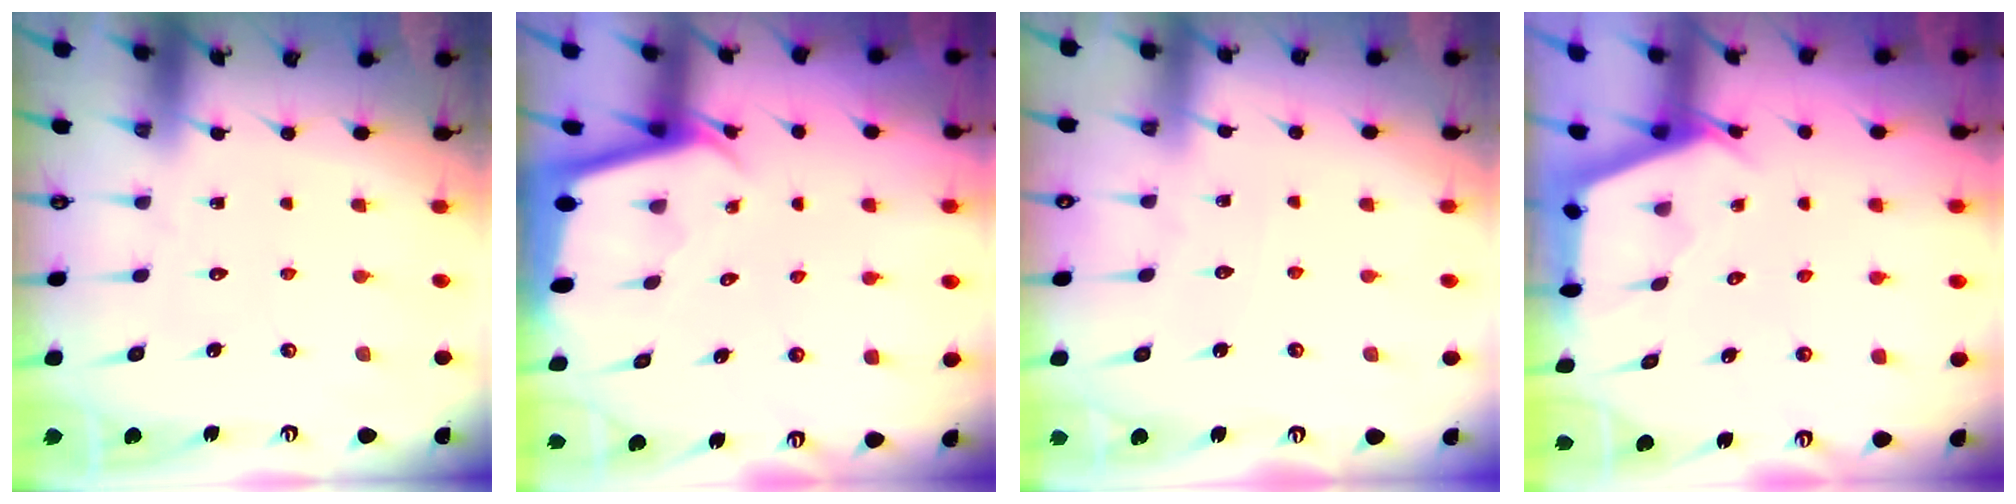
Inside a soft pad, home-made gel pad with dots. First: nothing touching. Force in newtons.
{"total": 2.2, "press": 2.2, "slide": 0.1}
{"total": 2.4, "press": 2.4, "slide": 0.4}
{"total": 2.6, "press": 2.6, "slide": 0.3}